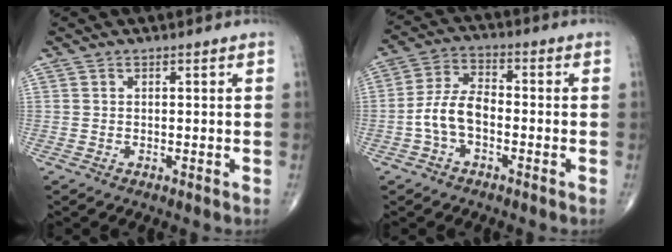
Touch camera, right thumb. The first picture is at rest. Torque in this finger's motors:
{"motor_torque": [0.15, 0.13, 0.82, -0.18, 0.24]}